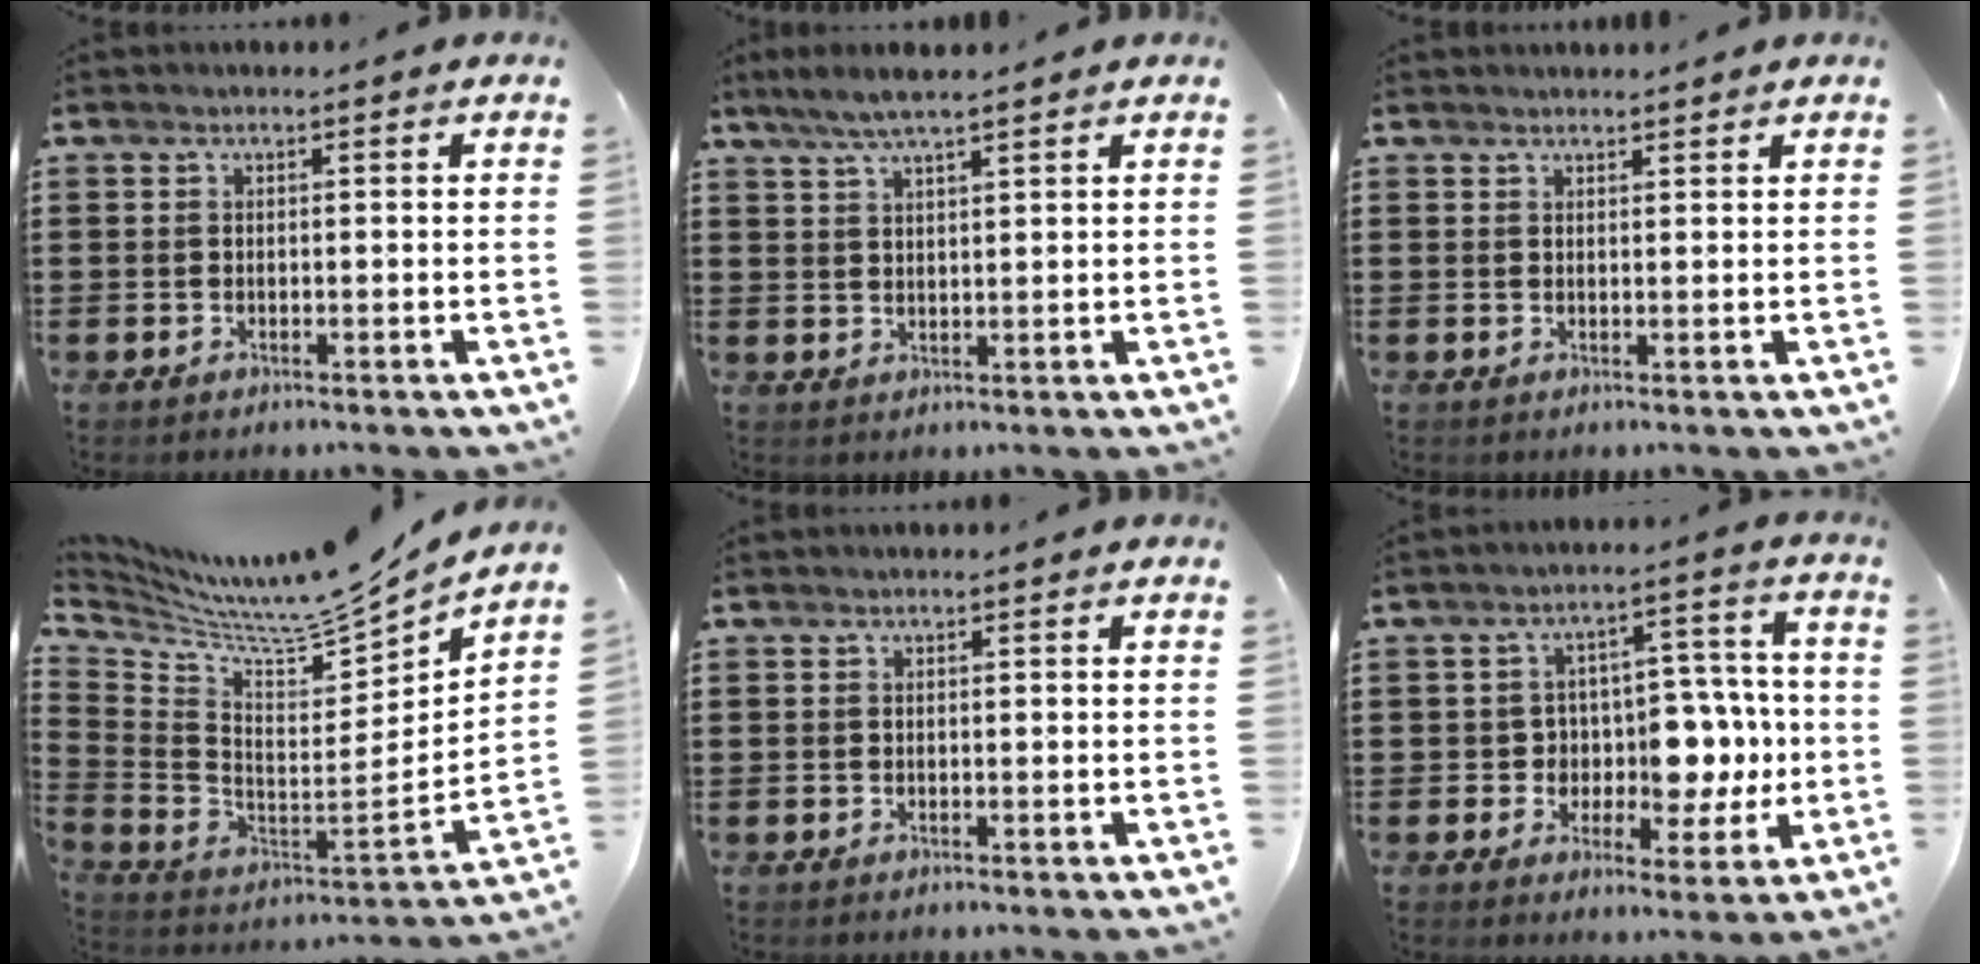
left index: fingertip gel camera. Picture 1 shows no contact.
{"total": 4.4, "force": [3.3, 0.4, 2.8], "torque": [-0.061, -0.001, 0.060]}
{"total": 1.2, "force": [1.1, 0.2, 0.1], "torque": [-0.005, 0.000, 0.022]}
{"total": 8.1, "force": [7.6, 0.1, 2.8], "torque": [-0.084, -0.071, 0.121]}
{"total": 0.0}
{"total": 7.7, "force": [-0.1, 6.4, 4.3], "torque": [-0.067, -0.003, 0.000]}